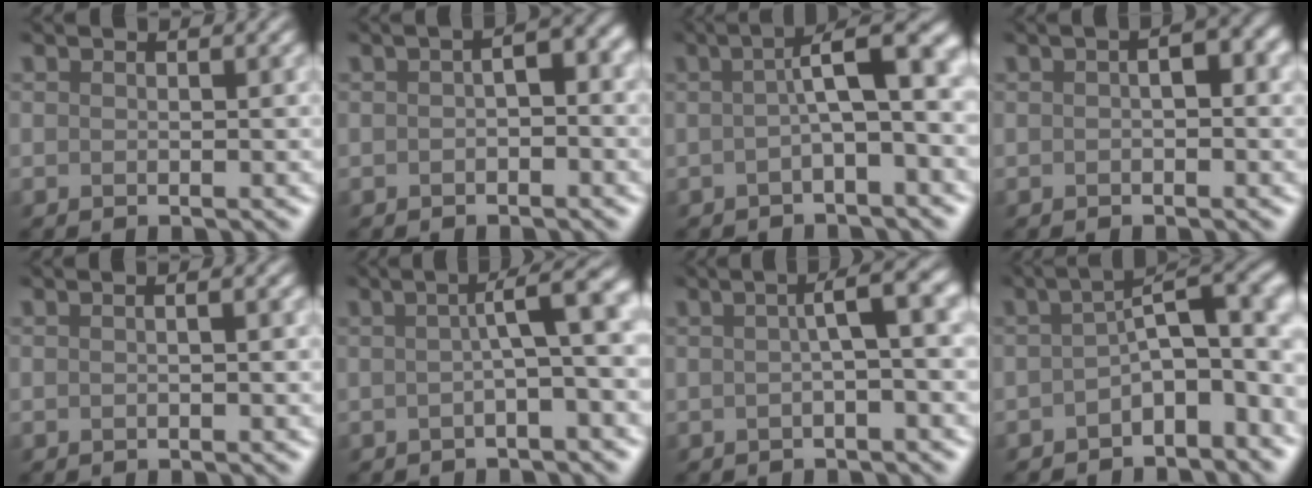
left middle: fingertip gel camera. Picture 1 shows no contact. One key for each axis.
{"total": 2.5, "fx": -0.8, "fy": 1.1, "fz": 2.1, "tx": -0.031, "ty": 0.009, "tz": -0.018}
{"total": 5.5, "fx": -0.3, "fy": 1.0, "fz": 5.4, "tx": -0.071, "ty": 0.026, "tz": -0.014}
{"total": 2.1, "fx": -0.3, "fy": 0.8, "fz": 1.9, "tx": -0.030, "ty": 0.008, "tz": -0.008}
{"total": 0.7, "fx": -0.3, "fy": 0.1, "fz": 0.7, "tx": -0.008, "ty": 0.002, "tz": -0.009}
{"total": 4.7, "fx": -0.1, "fy": 0.8, "fz": 4.7, "tx": -0.056, "ty": 0.021, "tz": -0.011}
{"total": 3.5, "fx": 0.1, "fy": 0.4, "fz": 3.5, "tx": -0.045, "ty": 0.017, "tz": -0.007}
{"total": 7.8, "fx": -2.7, "fy": 3.5, "fz": 6.5, "tx": -0.083, "ty": 0.012, "tz": -0.050}